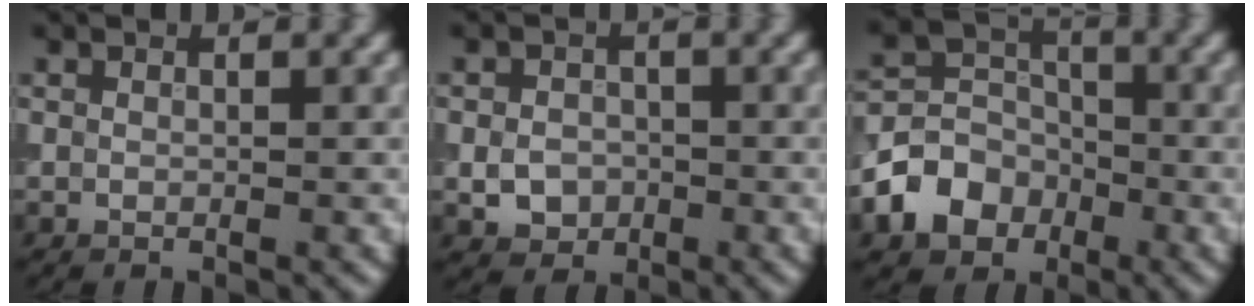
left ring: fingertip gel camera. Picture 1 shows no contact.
{"total": 2.7, "force": [-0.7, 2.3, 1.3], "torque": [-0.019, -0.002, -0.016]}
{"total": 5.8, "force": [-2.7, 4.6, 2.3], "torque": [-0.041, 0.001, -0.061]}